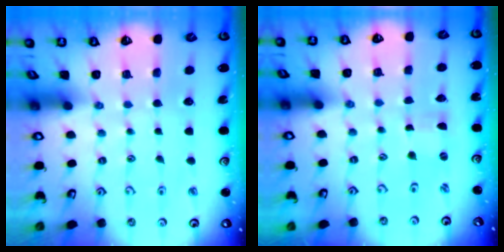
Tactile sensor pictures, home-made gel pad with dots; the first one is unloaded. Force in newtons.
{"total": 0.0}